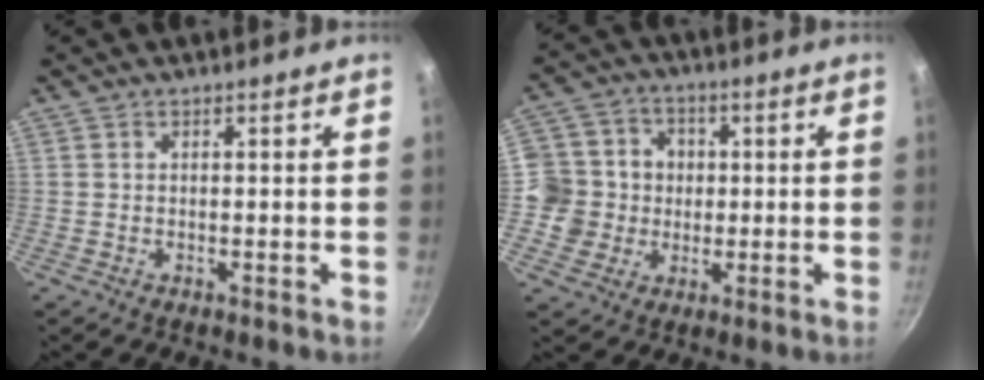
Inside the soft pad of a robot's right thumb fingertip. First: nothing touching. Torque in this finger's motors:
{"motor_torque": [0.57, 0.54, 0.65, -0.01, 0.02]}